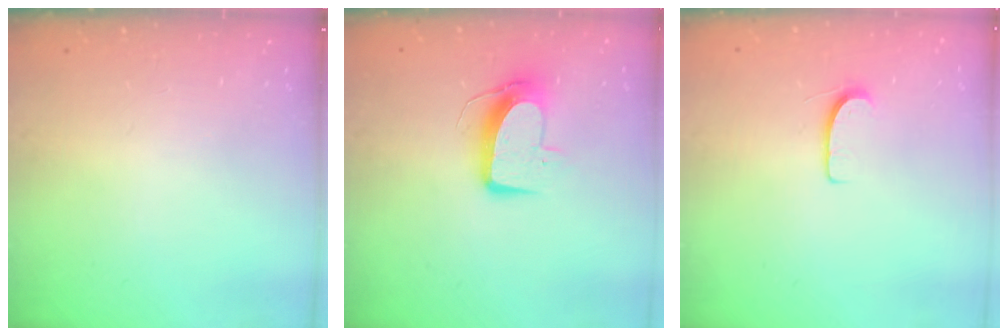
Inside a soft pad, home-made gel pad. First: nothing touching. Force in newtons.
{"total": 10.0, "press": 10.0, "slide": 0.5}
{"total": 5.2, "press": 5.2, "slide": 0.5}